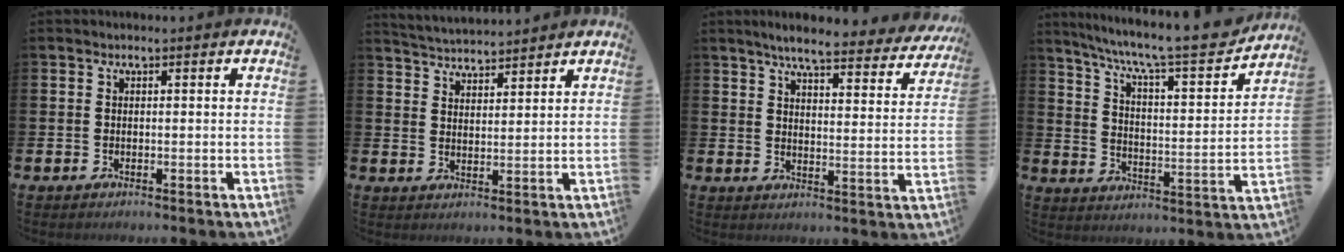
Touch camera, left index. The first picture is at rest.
{"total": 3.9, "force": [3.9, 0.2, -0.3], "torque": [-0.006, -0.025, 0.071]}
{"total": 5.8, "force": [5.2, 0.6, 2.4], "torque": [-0.055, -0.035, 0.083]}
{"total": 9.0, "force": [7.9, 0.9, 4.2], "torque": [-0.111, -0.055, 0.130]}